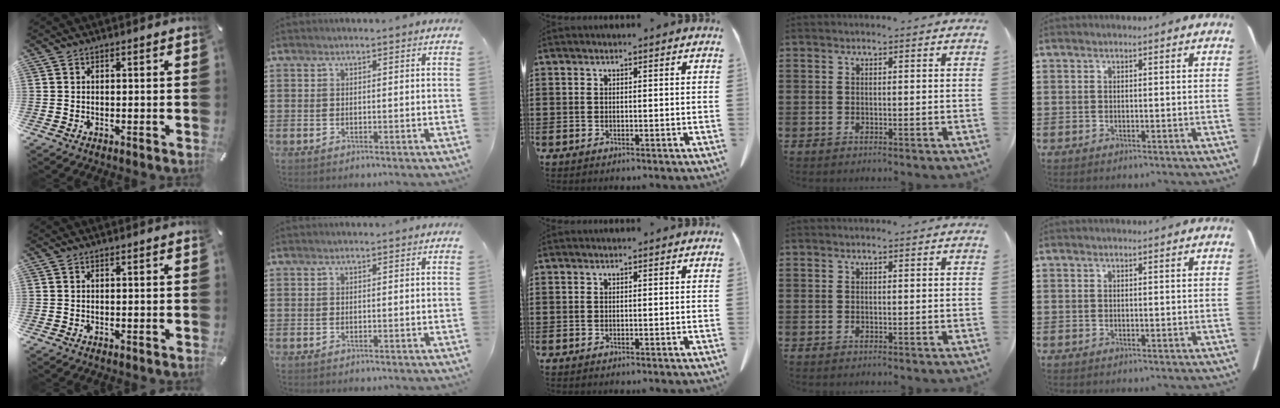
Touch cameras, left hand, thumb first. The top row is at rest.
{}